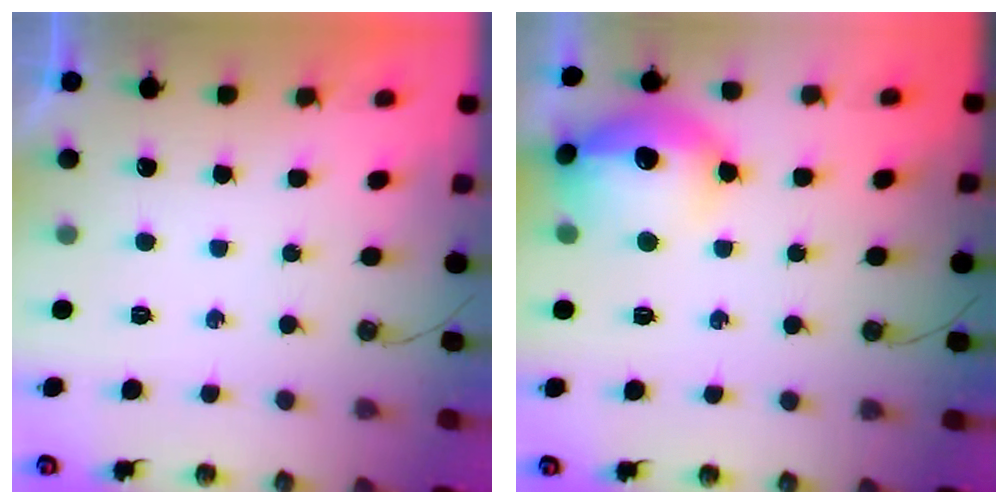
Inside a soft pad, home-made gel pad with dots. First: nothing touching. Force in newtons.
{"total": 17.6, "press": 17.6, "slide": 1.1}